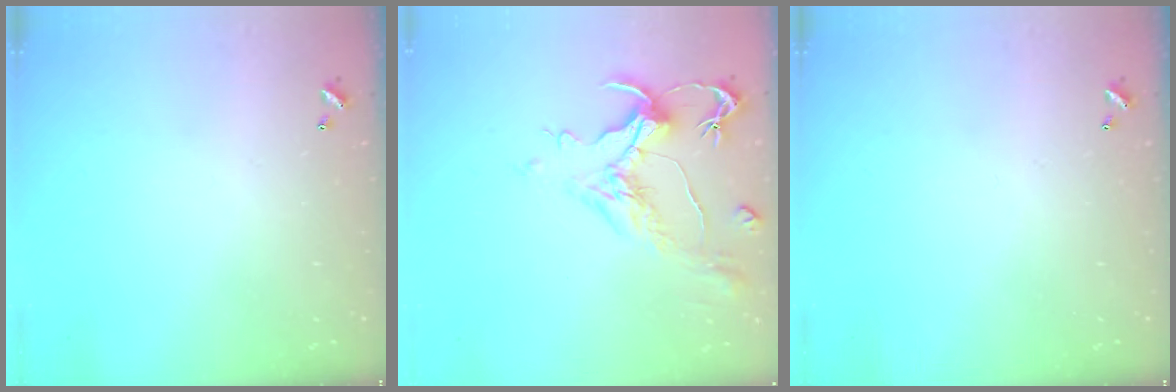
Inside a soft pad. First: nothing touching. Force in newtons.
{"total": 1.6, "press": 0.7, "slide": 1.4}
{"total": 0.0}